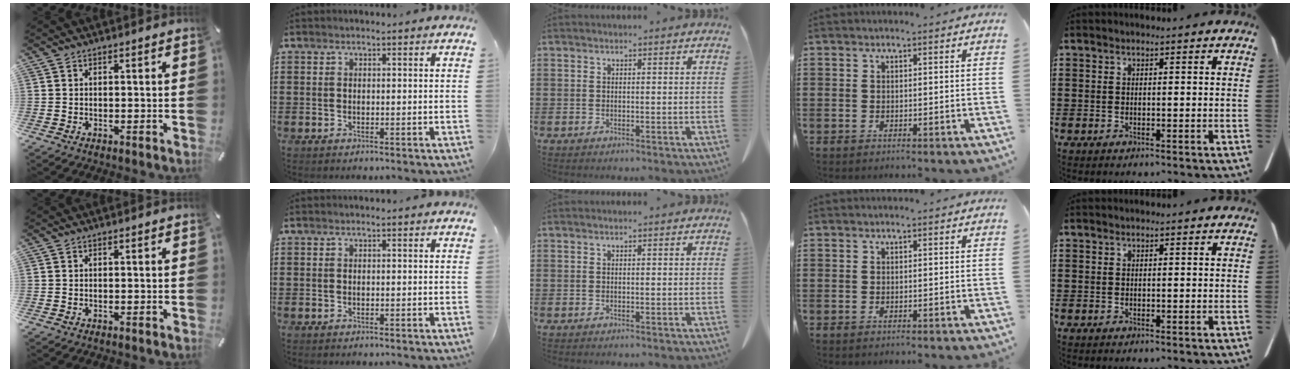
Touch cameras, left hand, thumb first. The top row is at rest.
{}